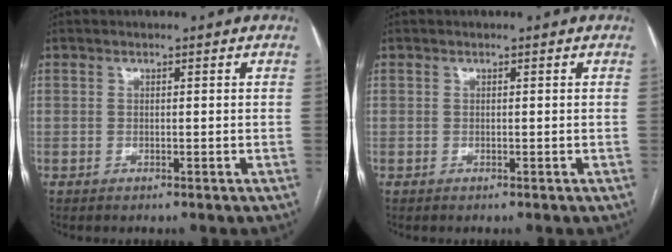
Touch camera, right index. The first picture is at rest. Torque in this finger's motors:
{"motor_torque": [0.00, 0.00, 0.00, 0.00]}